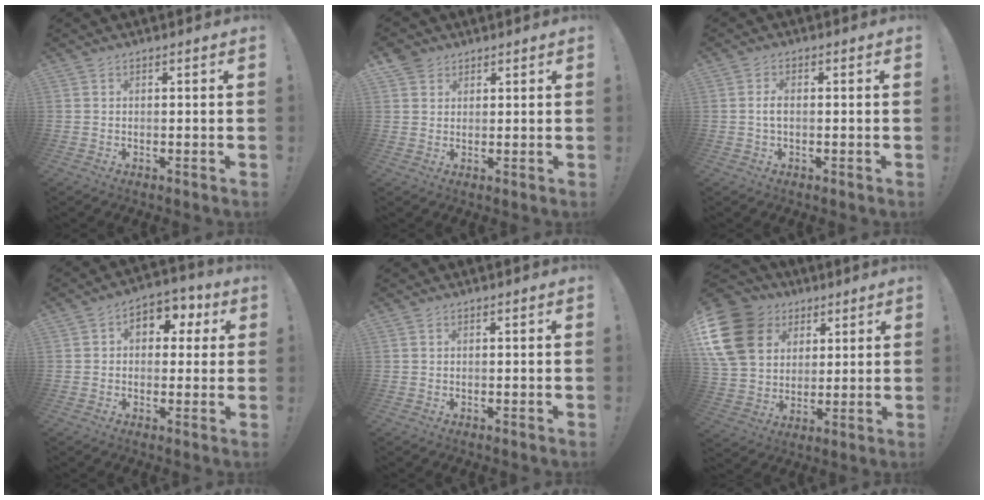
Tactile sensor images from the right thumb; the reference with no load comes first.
{"total": 3.6, "force": [2.5, 2.5, 0.5], "torque": [-0.007, -0.012, 0.046]}
{"total": 2.4, "force": [-0.2, 1.0, 2.2], "torque": [-0.043, 0.006, -0.003]}
{"total": 7.2, "force": [1.6, 5.8, 4.0], "torque": [-0.038, -0.002, 0.031]}
{"total": 0.0}
{"total": 18.4, "force": [6.5, 14.2, 9.8], "torque": [-0.170, -0.025, 0.130]}